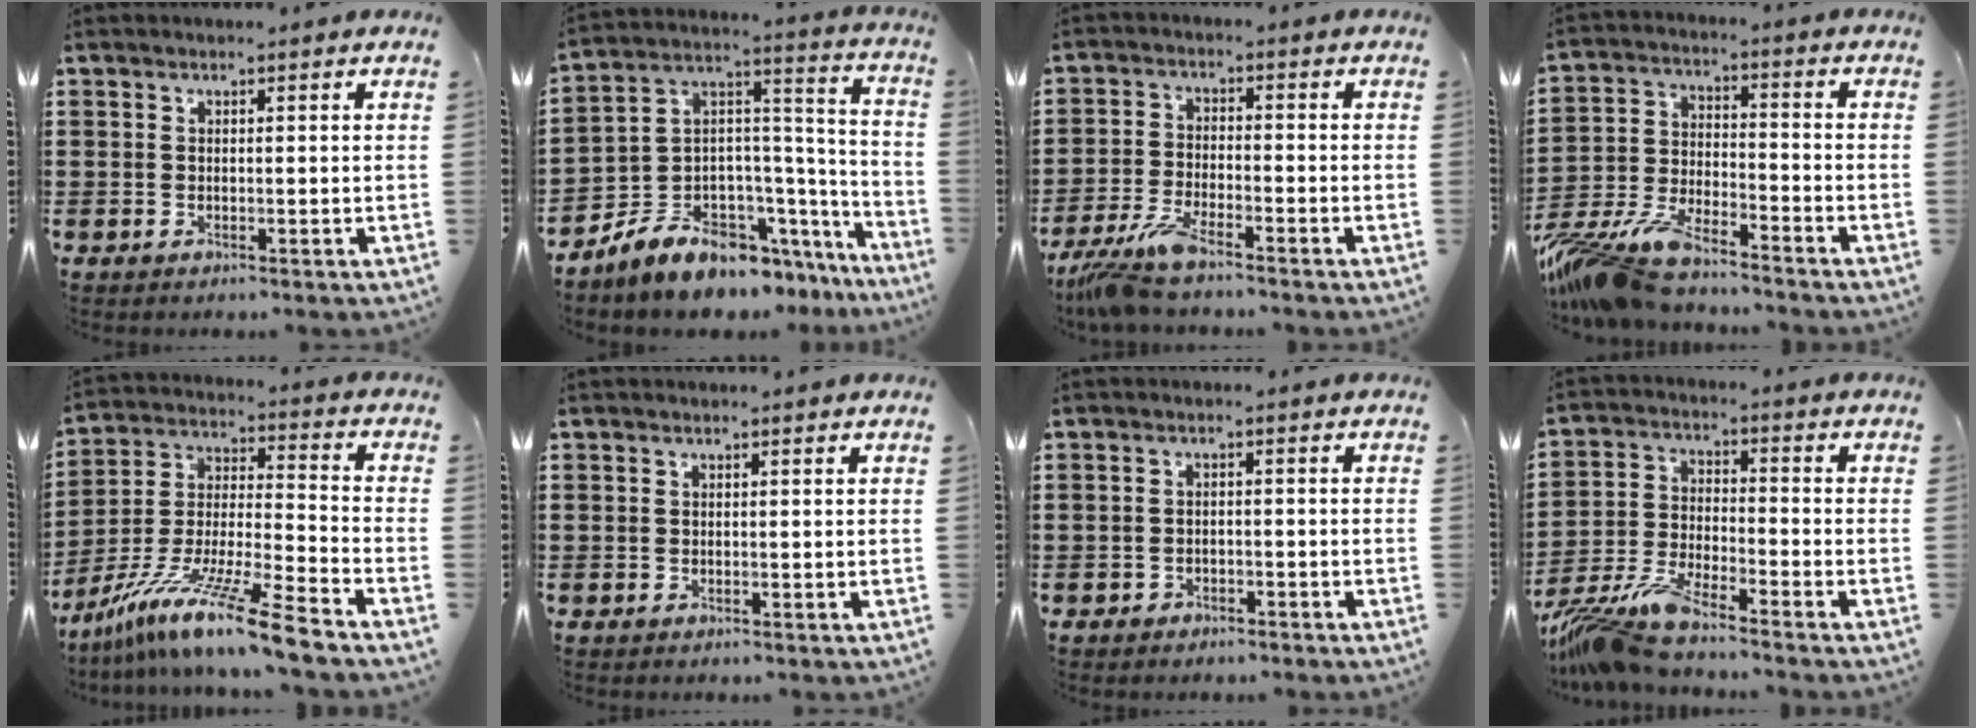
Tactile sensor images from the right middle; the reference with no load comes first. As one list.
[{"total": 7.5, "force": [-6.3, 3.6, 1.9], "torque": [-0.064, -0.007, -0.126]}, {"total": 5.9, "force": [-5.0, 0.4, 3.1], "torque": [-0.084, -0.017, -0.100]}, {"total": 9.5, "force": [-8.7, 1.5, 3.6], "torque": [-0.088, 0.002, -0.175]}, {"total": 13.6, "force": [-10.9, -0.5, 8.1], "torque": [-0.149, 0.010, -0.207]}, {"total": 0.0}, {"total": 1.5, "force": [-1.4, 0.6, 0.0], "torque": [-0.005, 0.002, -0.032]}, {"total": 8.3, "force": [-7.5, 0.6, 3.5], "torque": [-0.087, -0.009, -0.150]}]